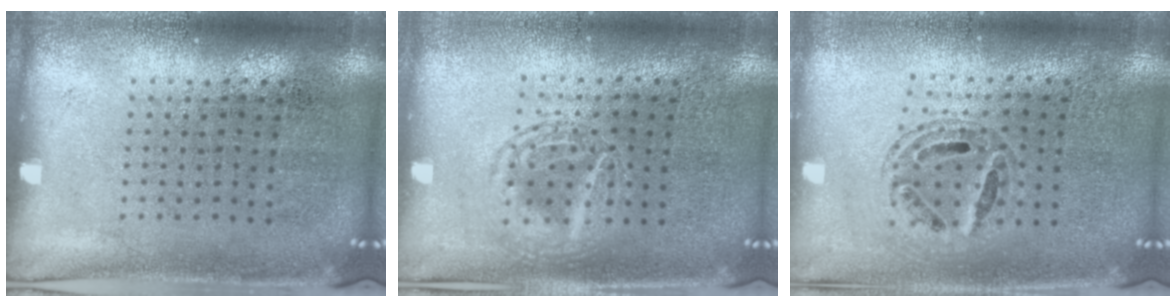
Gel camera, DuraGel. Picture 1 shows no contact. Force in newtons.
{"total": 2.4, "press": 2.4, "slide": 0.2}
{"total": 0.6, "press": 0.6, "slide": 0.2}